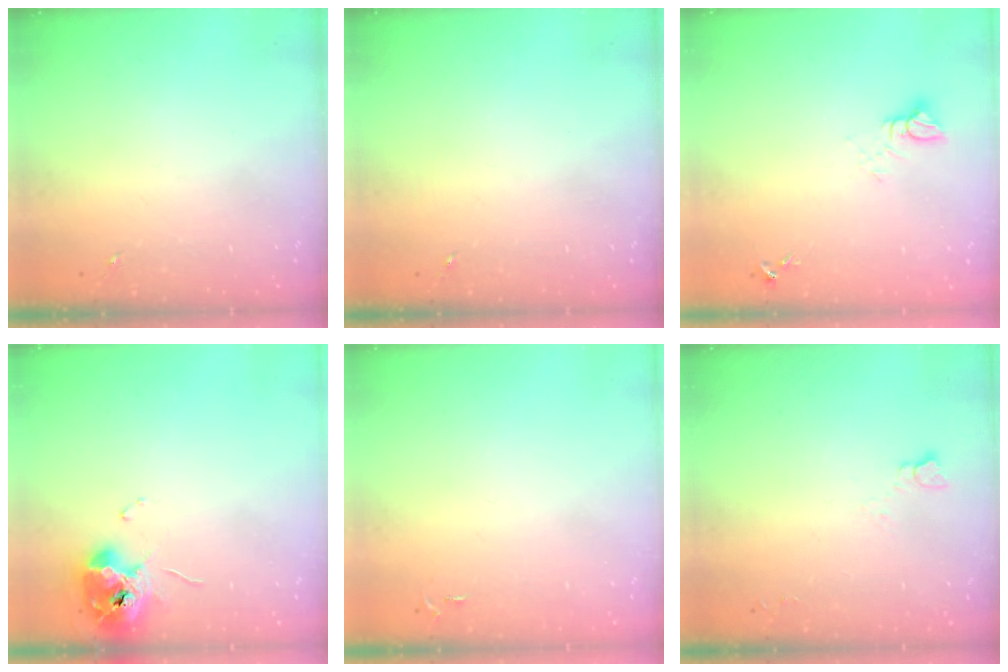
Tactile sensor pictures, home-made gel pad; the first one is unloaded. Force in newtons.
{"total": 0.0}
{"total": 5.0, "press": 5.0, "slide": 0.4}
{"total": 11.0, "press": 11.0, "slide": 1.1}
{"total": 2.6, "press": 2.6, "slide": 0.4}
{"total": 2.5, "press": 2.5, "slide": 0.2}